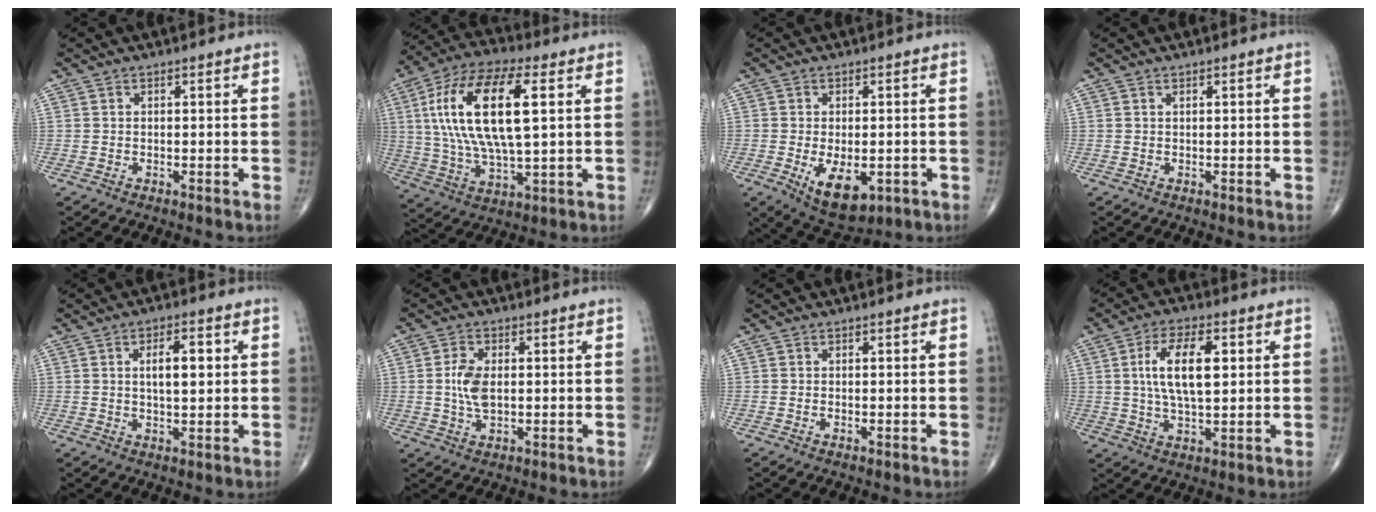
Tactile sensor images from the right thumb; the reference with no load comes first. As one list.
[{"total": 20.9, "force": [4.5, 7.9, 18.8], "torque": [-0.376, 0.005, 0.077]}, {"total": 9.1, "force": [-2.6, 4.8, 7.3], "torque": [-0.105, -0.009, -0.026]}, {"total": 0.0}, {"total": 5.7, "force": [1.1, 2.4, 5.0], "torque": [-0.069, -0.002, 0.015]}, {"total": 5.7, "force": [0.3, 3.1, 4.8], "torque": [-0.098, -0.002, 0.005]}, {"total": 0.6, "force": [-0.1, 0.3, 0.5], "torque": [-0.011, -0.001, -0.002]}, {"total": 11.1, "force": [2.2, 4.7, 9.8], "torque": [-0.174, 0.000, 0.040]}]